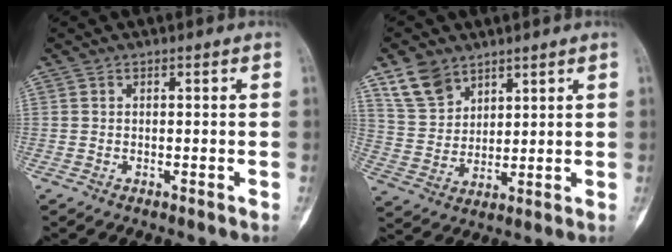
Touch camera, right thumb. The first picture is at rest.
{"total": 8.5, "force": [5.9, 5.3, 3.0], "torque": [-0.043, -0.023, 0.126]}